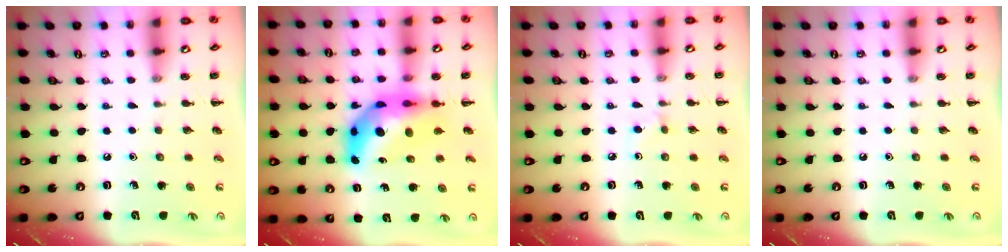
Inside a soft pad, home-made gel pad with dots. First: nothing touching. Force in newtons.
{"total": 11.2, "press": 10.5, "slide": 3.8}
{"total": 4.1, "press": 3.8, "slide": 1.6}
{"total": 0.0}